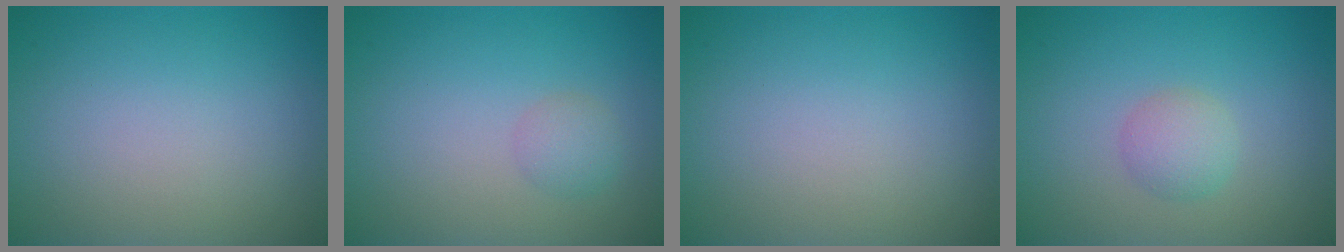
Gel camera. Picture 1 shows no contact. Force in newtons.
{"total": 1.5, "press": 1.5, "slide": 0.0}
{"total": 0.0}
{"total": 2.0, "press": 2.0, "slide": 0.0}